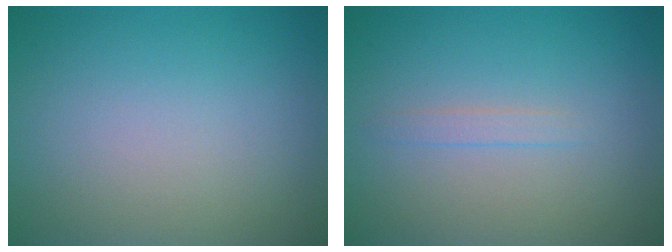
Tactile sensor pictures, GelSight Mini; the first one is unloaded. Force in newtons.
{"total": 0.9, "press": 0.9, "slide": 0.0}